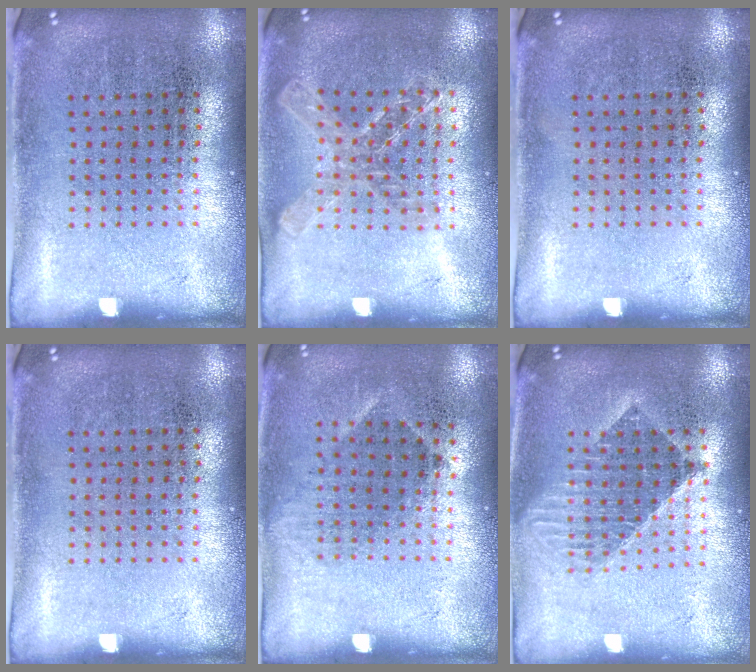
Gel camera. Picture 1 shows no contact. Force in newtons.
{"total": 1.4, "press": 1.3, "slide": 0.4}
{"total": 0.0}
{"total": 0.0}
{"total": 1.1, "press": 0.9, "slide": 0.7}
{"total": 1.5, "press": 1.3, "slide": 0.8}